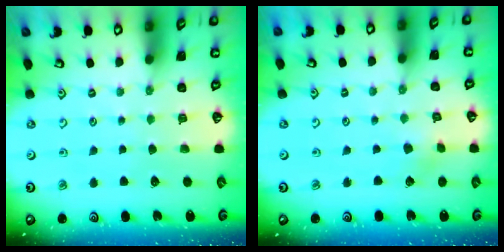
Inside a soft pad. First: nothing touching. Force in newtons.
{"total": 2.2, "press": 2.2, "slide": 0.1}